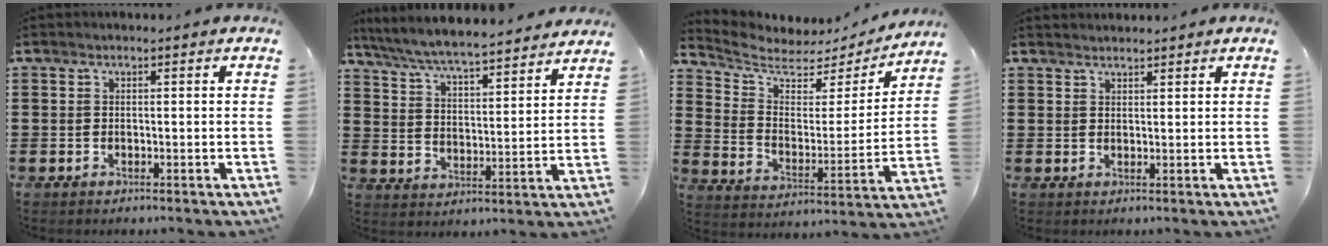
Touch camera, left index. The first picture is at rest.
{"total": 6.1, "force": [5.9, -0.1, 1.6], "torque": [-0.057, -0.040, 0.100]}
{"total": 5.4, "force": [4.7, 2.2, 1.5], "torque": [-0.060, -0.036, 0.076]}
{"total": 1.4, "force": [1.4, 0.1, 0.0], "torque": [-0.003, 0.001, 0.028]}